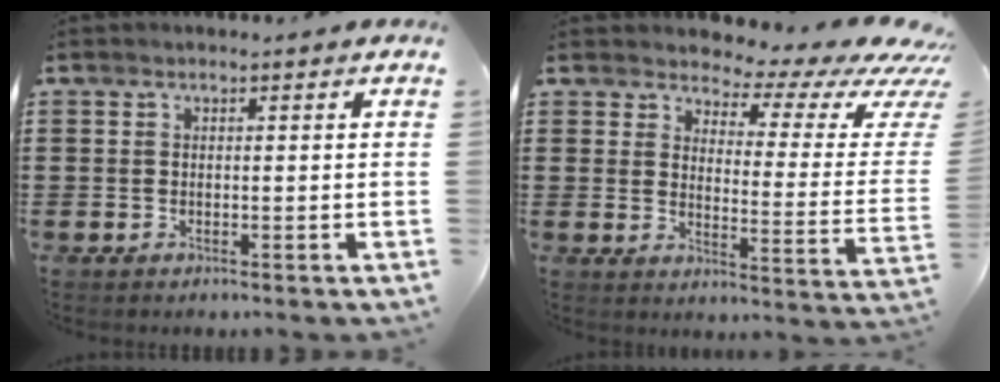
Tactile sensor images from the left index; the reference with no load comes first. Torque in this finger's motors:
{"motor_torque": [2.14, 0.00, 0.21, 0.00]}